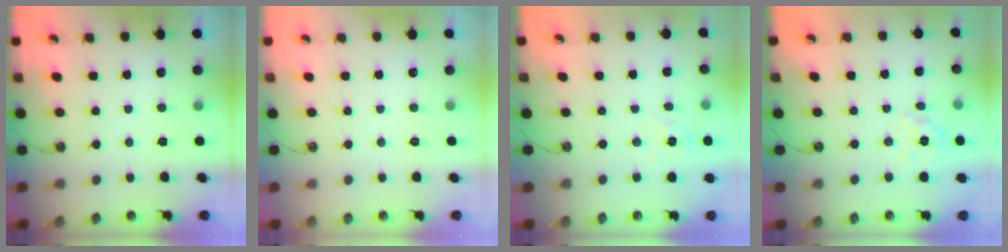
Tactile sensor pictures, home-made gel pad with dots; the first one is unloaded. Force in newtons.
{"total": 0.0}
{"total": 1.9, "press": 1.8, "slide": 0.3}
{"total": 5.5, "press": 5.5, "slide": 0.4}